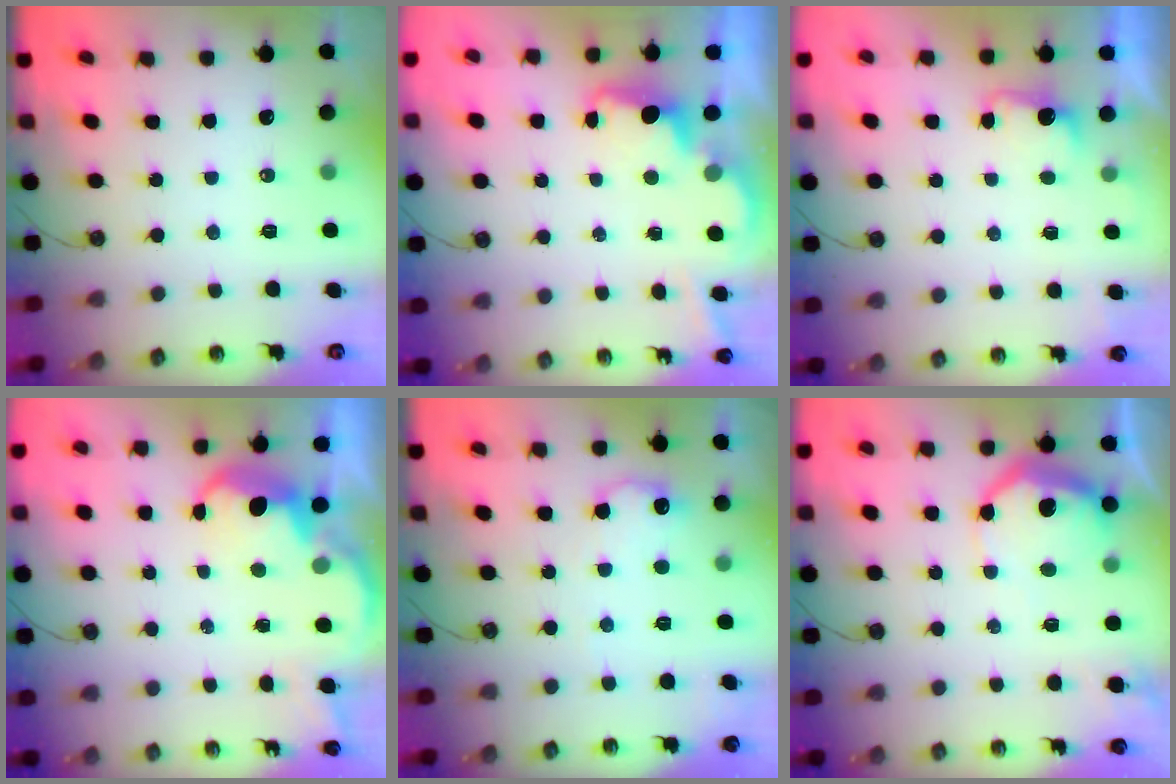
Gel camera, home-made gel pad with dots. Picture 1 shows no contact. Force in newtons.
{"total": 3.6, "press": 3.5, "slide": 0.8}
{"total": 2.9, "press": 2.8, "slide": 0.9}
{"total": 5.3, "press": 5.2, "slide": 0.9}
{"total": 8.5, "press": 8.4, "slide": 0.8}
{"total": 11.8, "press": 11.7, "slide": 1.0}